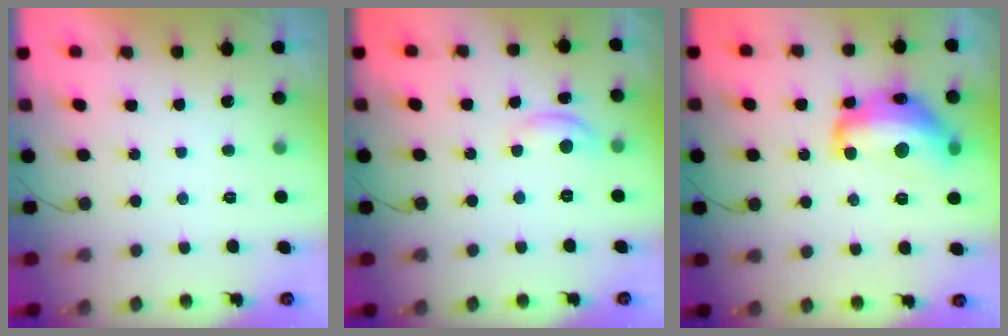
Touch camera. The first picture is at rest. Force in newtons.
{"total": 6.6, "press": 6.6, "slide": 0.3}
{"total": 17.0, "press": 16.9, "slide": 1.4}